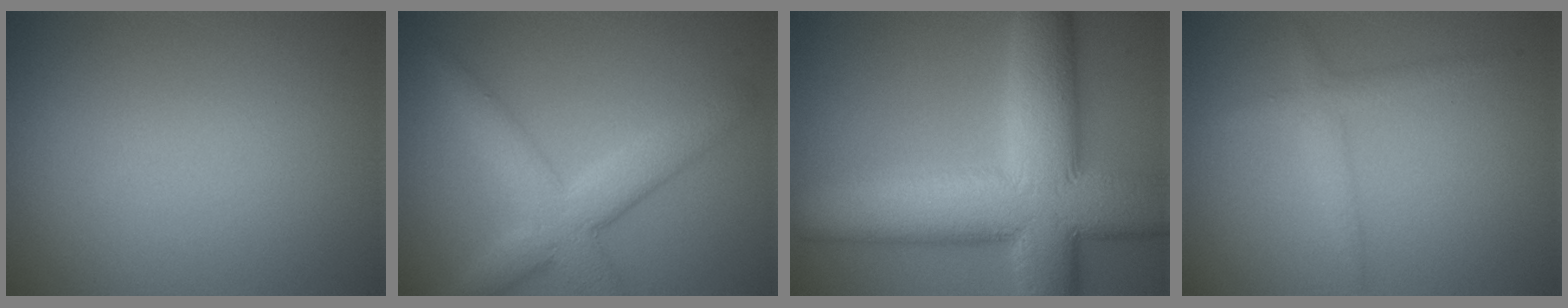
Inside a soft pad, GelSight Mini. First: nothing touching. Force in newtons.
{"total": 5.4, "press": 5.4, "slide": 0.4}
{"total": 13.8, "press": 13.7, "slide": 0.9}
{"total": 1.7, "press": 1.7, "slide": 0.1}